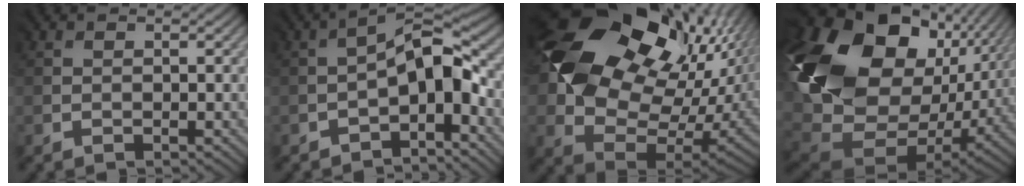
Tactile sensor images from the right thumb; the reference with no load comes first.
{"total": 5.9, "force": [-2.2, 2.0, 5.2], "torque": [-0.086, 0.012, -0.043]}
{"total": 19.0, "force": [7.2, 13.2, 11.7], "torque": [-0.240, -0.003, 0.158]}
{"total": 21.0, "force": [4.6, 14.3, 14.7], "torque": [-0.361, -0.021, 0.124]}